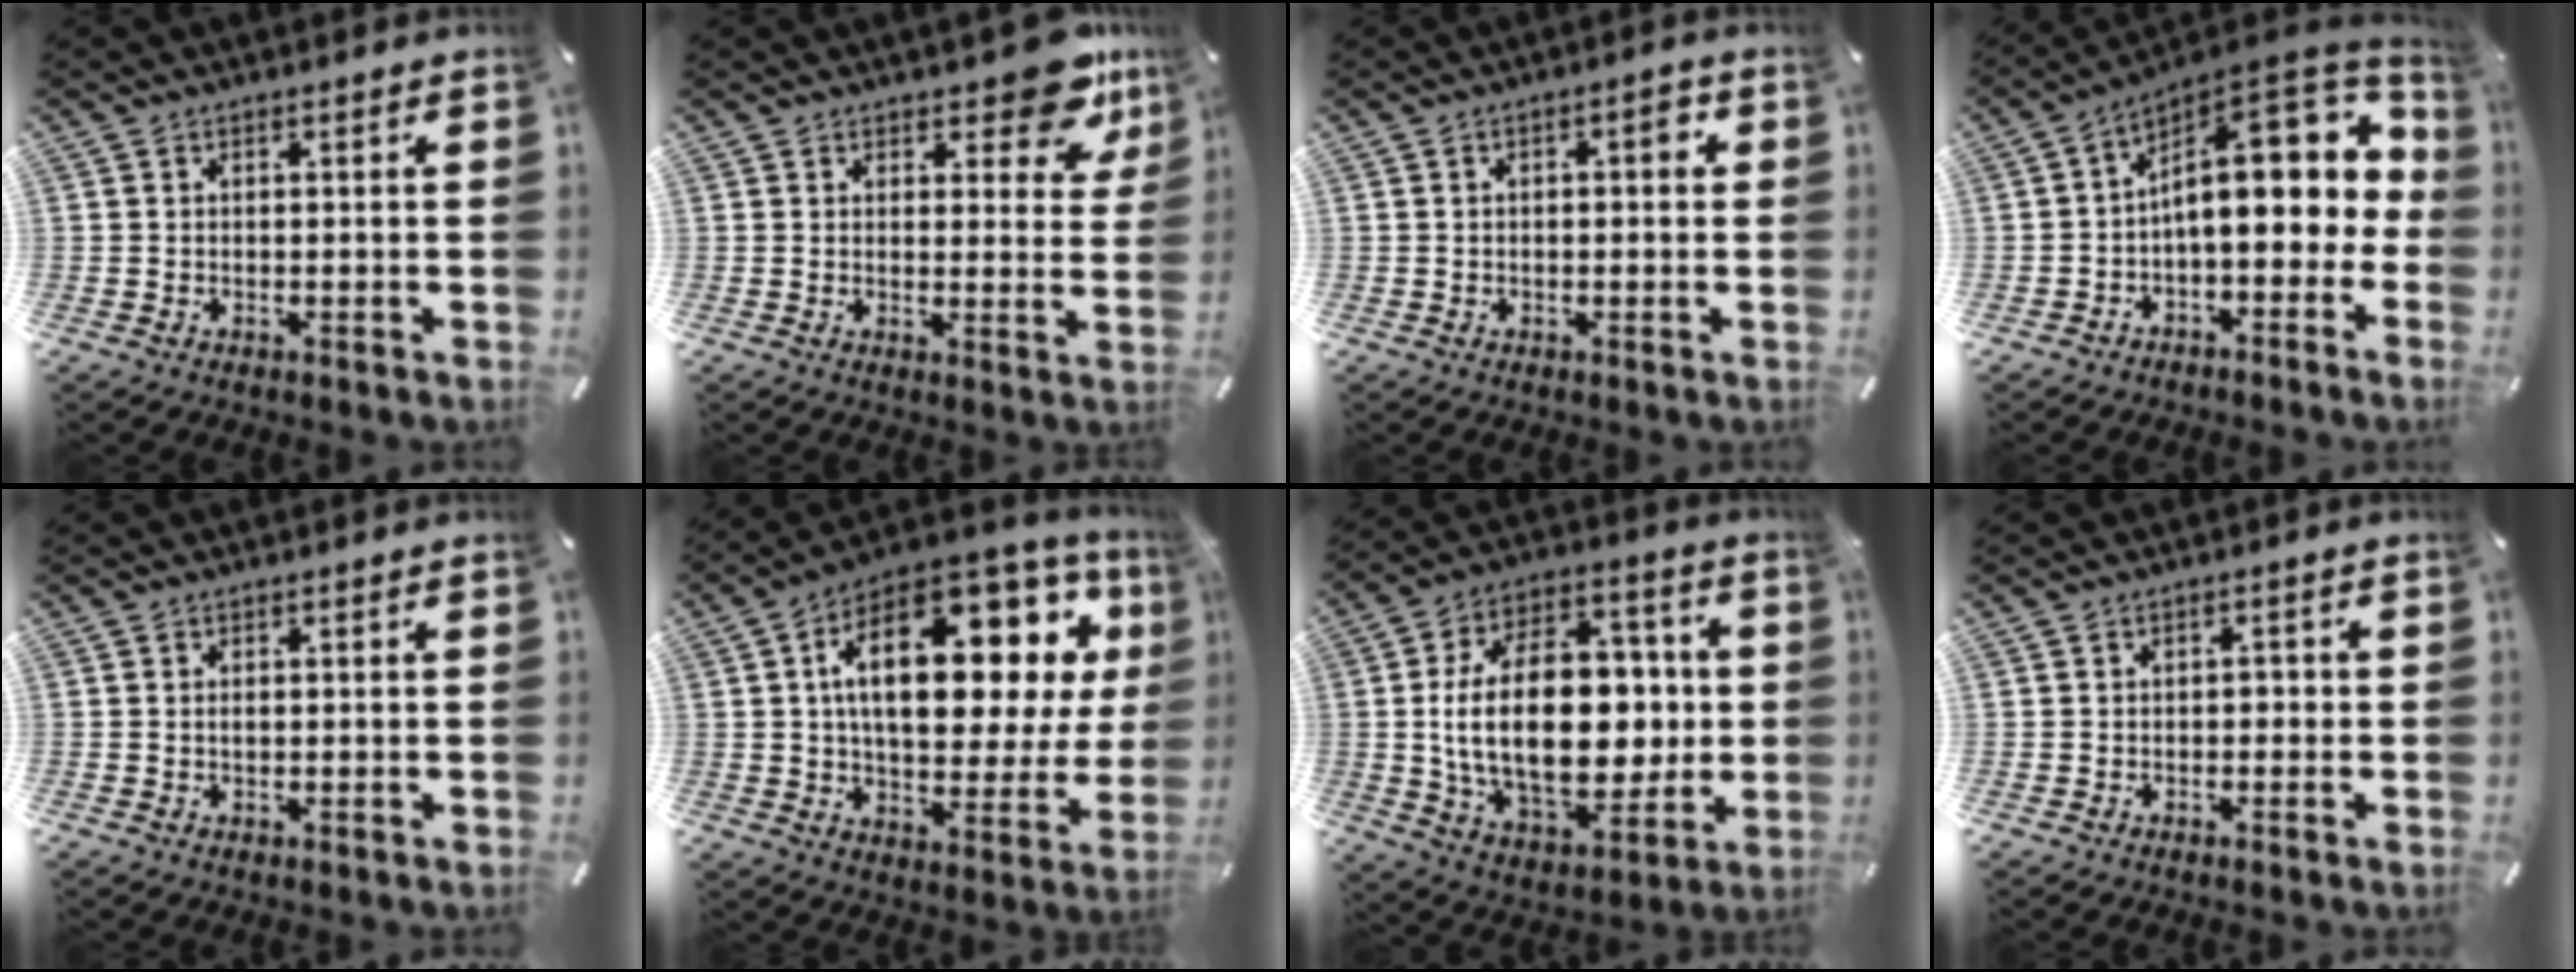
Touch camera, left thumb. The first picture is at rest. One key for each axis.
{"total": 10.3, "fx": 7.4, "fy": 4.5, "fz": 5.5, "tx": -0.049, "ty": -0.054, "tz": 0.127}
{"total": 3.1, "fx": 0.2, "fy": 1.5, "fz": 2.7, "tx": -0.037, "ty": 0.007, "tz": -0.004}
{"total": 16.1, "fx": 2.9, "fy": 8.2, "fz": 13.6, "tx": -0.195, "ty": -0.027, "tz": 0.048}
{"total": 0.6, "fx": 0.0, "fy": 0.3, "fz": 0.5, "tx": -0.012, "ty": -0.001, "tz": 0.000}
{"total": 22.9, "fx": 8.2, "fy": 11.6, "fz": 17.9, "tx": -0.284, "ty": -0.046, "tz": 0.133}
{"total": 26.0, "fx": -0.3, "fy": 16.2, "fz": 20.3, "tx": -0.381, "ty": -0.008, "tz": 0.003}
{"total": 1.3, "fx": -0.9, "fy": 0.8, "fz": 0.5, "tx": -0.012, "ty": 0.006, "tz": -0.022}